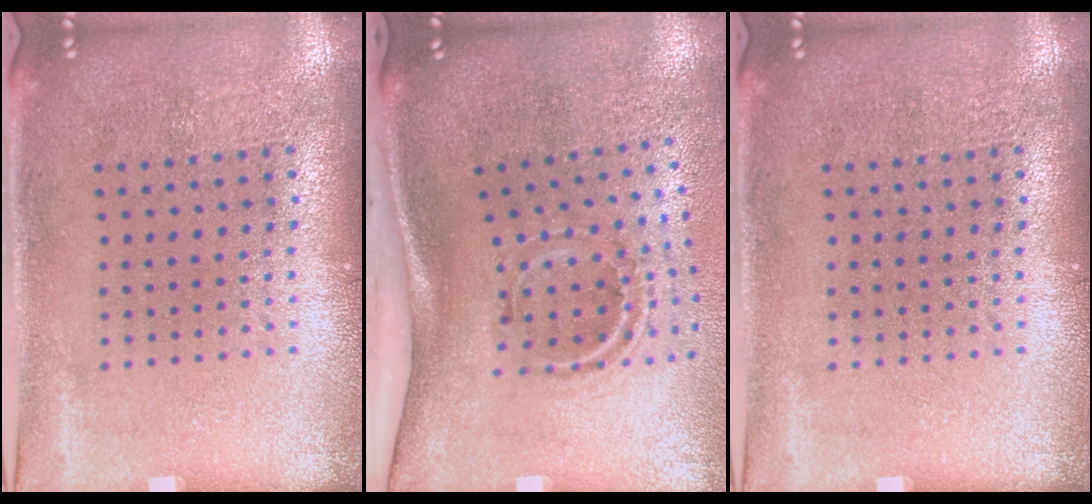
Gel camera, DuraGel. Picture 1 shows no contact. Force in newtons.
{"total": 2.2, "press": 1.2, "slide": 1.9}
{"total": 0.0}